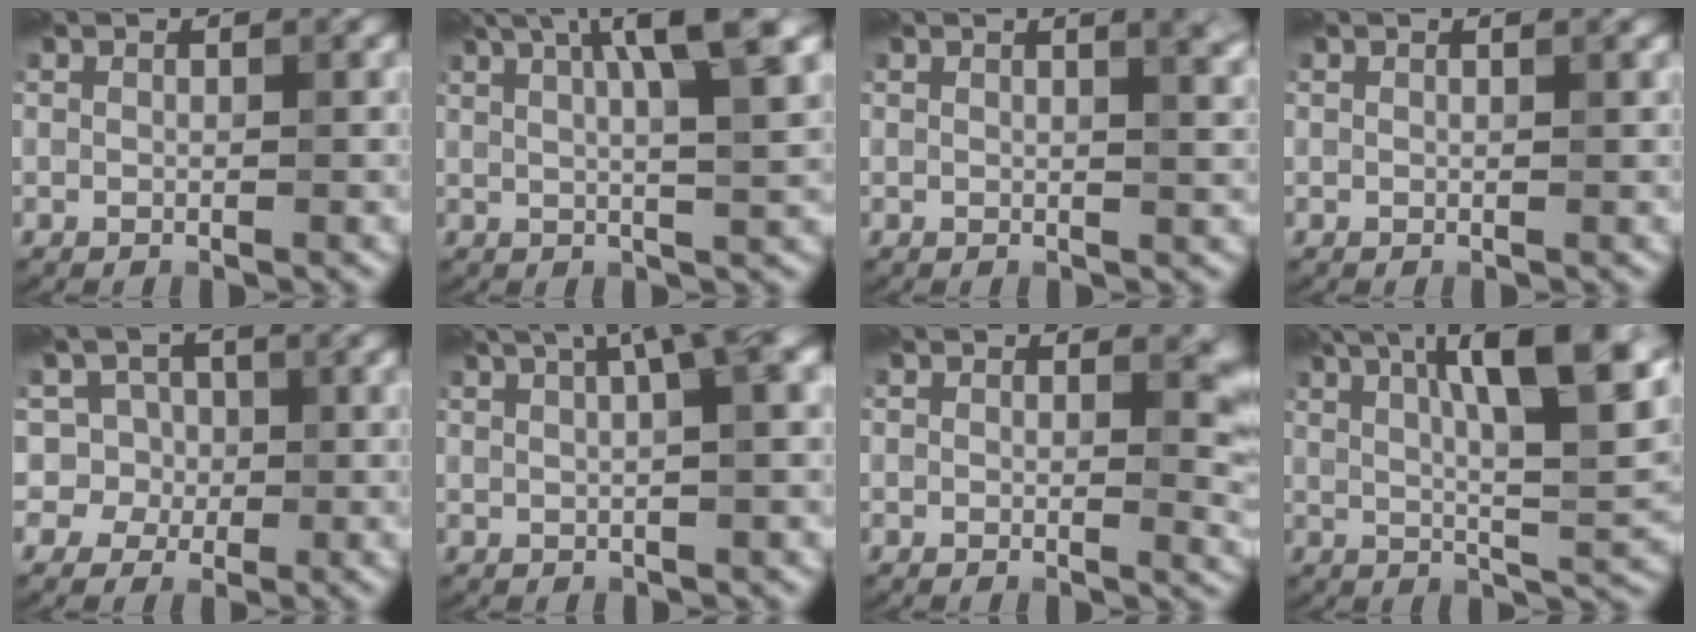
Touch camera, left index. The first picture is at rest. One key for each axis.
{"total": 9.0, "fx": 4.0, "fy": 2.0, "fz": 7.8, "tx": -0.089, "ty": 0.028, "tz": 0.053}
{"total": 3.4, "fx": 1.7, "fy": 1.3, "fz": 2.7, "tx": -0.012, "ty": 0.007, "tz": 0.016}
{"total": 0.6, "fx": 0.4, "fy": 0.1, "fz": 0.5, "tx": -0.004, "ty": 0.003, "tz": 0.006}
{"total": 4.9, "fx": 0.9, "fy": 4.7, "fz": 1.1, "tx": 0.006, "ty": 0.029, "tz": -0.008}
{"total": 7.5, "fx": 3.5, "fy": 2.2, "fz": 6.3, "tx": -0.059, "ty": 0.034, "tz": 0.033}
{"total": 3.4, "fx": 0.6, "fy": 1.7, "fz": 2.8, "tx": -0.019, "ty": -0.005, "tz": 0.005}
{"total": 14.2, "fx": 6.1, "fy": 3.8, "fz": 12.2, "tx": -0.166, "ty": 0.019, "tz": 0.090}